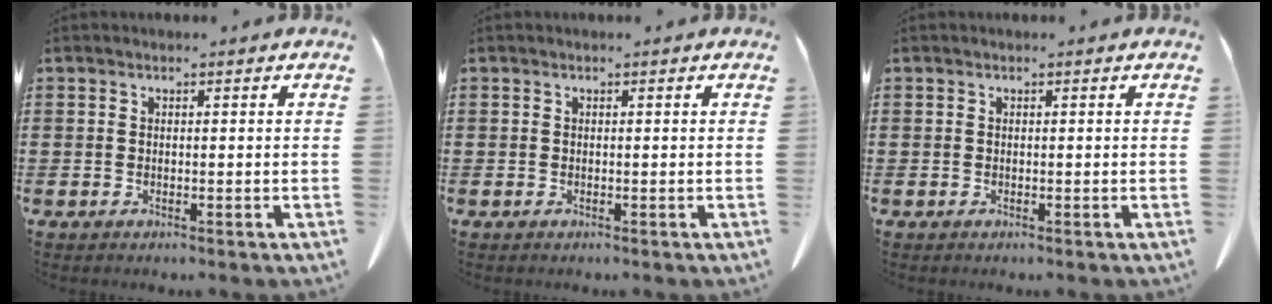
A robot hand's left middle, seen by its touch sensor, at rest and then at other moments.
{"total": 0.0}
{"total": 0.0}